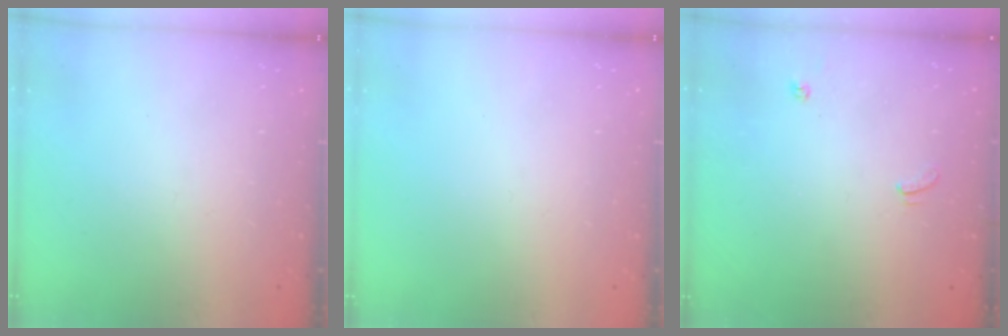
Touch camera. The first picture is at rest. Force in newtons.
{"total": 0.0}
{"total": 3.4, "press": 3.4, "slide": 0.3}